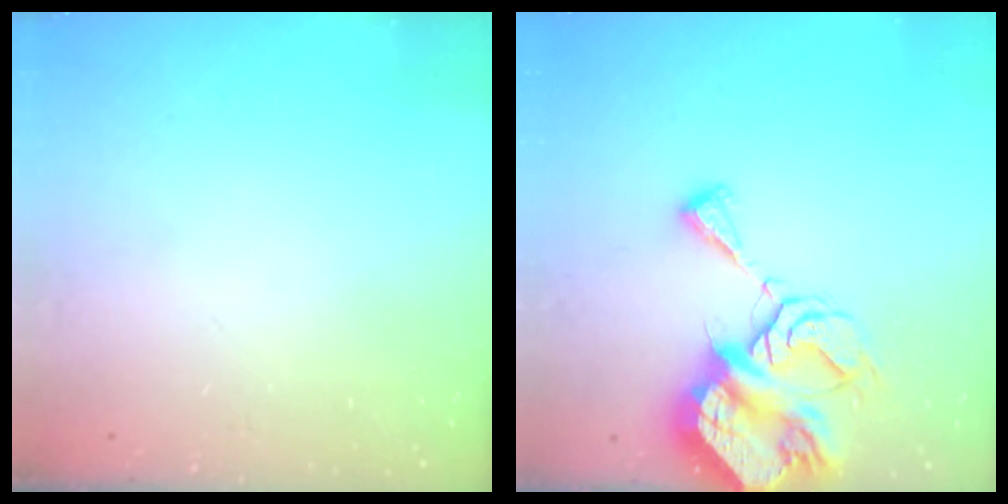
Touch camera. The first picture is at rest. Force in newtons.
{"total": 10.2, "press": 10.1, "slide": 1.0}